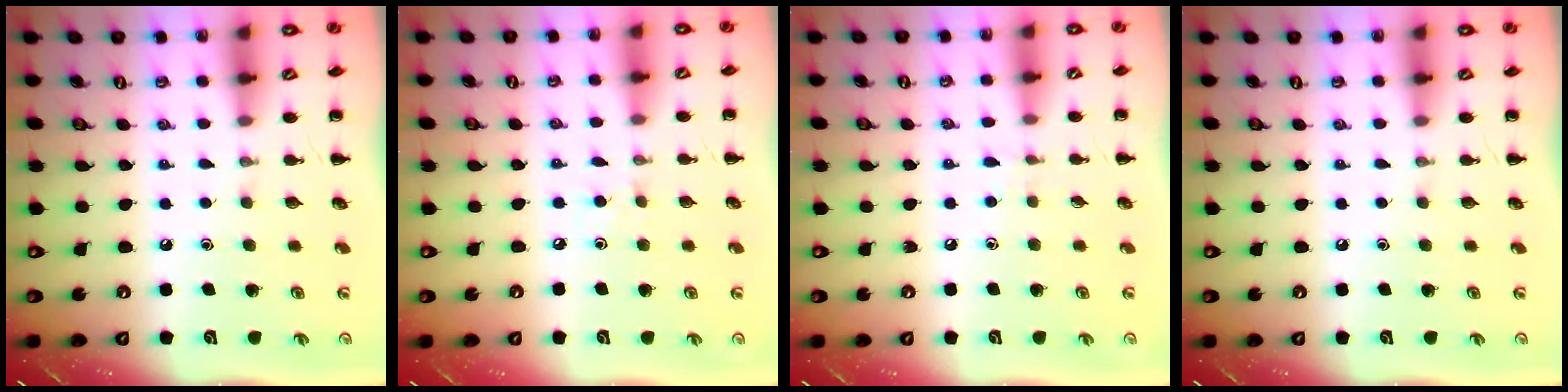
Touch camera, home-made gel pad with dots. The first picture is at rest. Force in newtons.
{"total": 2.5, "press": 2.3, "slide": 0.9}
{"total": 2.9, "press": 2.6, "slide": 1.2}
{"total": 0.0}